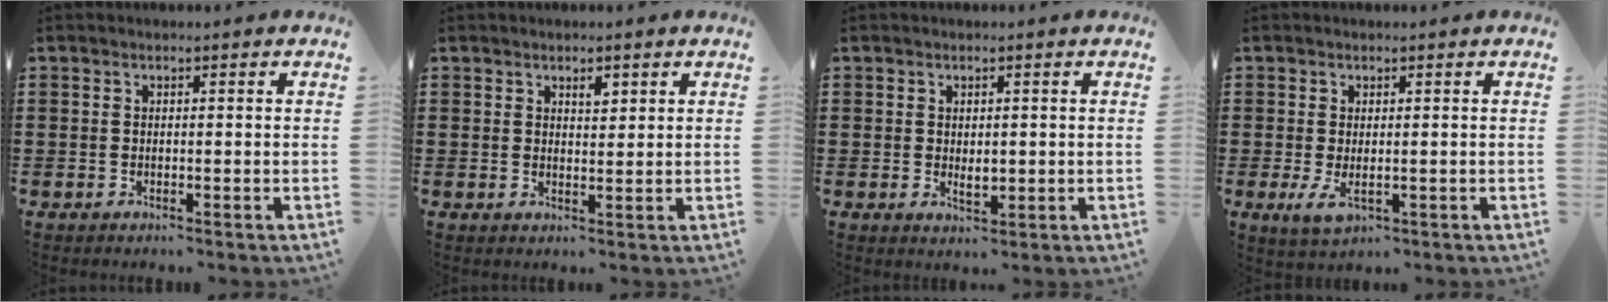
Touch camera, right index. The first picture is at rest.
{"total": 1.9, "force": [1.3, 0.9, 1.0], "torque": [-0.005, -0.002, 0.020]}
{"total": 2.0, "force": [0.0, 1.0, 1.8], "torque": [-0.026, -0.001, -0.001]}
{"total": 2.8, "force": [-0.3, 1.2, 2.5], "torque": [-0.060, -0.006, -0.009]}